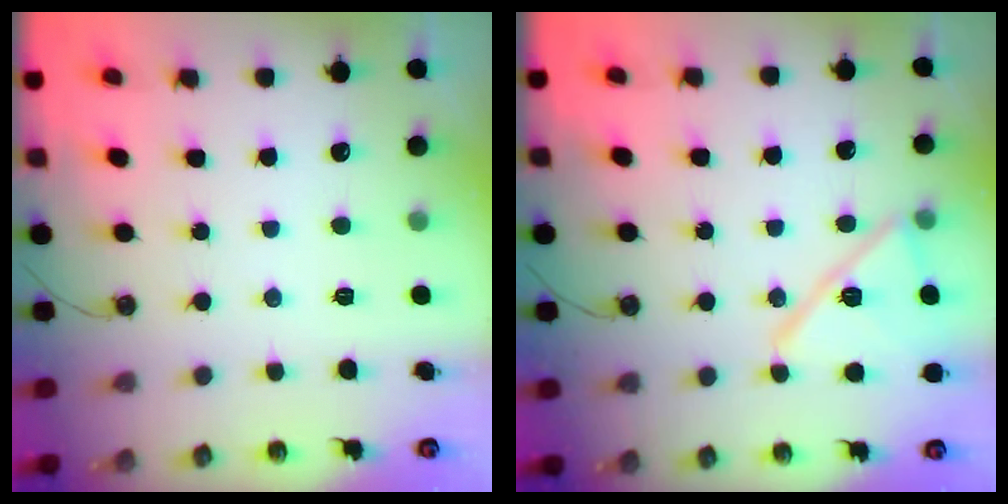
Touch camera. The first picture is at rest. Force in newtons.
{"total": 14.7, "press": 14.6, "slide": 1.2}